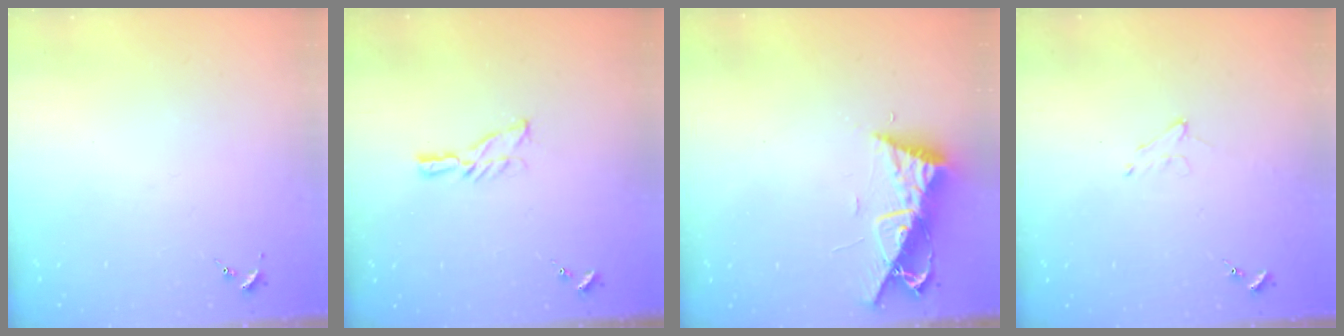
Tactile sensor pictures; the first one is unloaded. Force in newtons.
{"total": 5.8, "press": 5.8, "slide": 0.5}
{"total": 9.7, "press": 9.7, "slide": 0.7}
{"total": 5.4, "press": 5.3, "slide": 0.8}